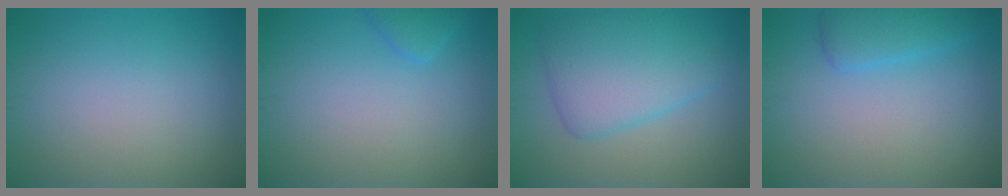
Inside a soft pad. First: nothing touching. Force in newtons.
{"total": 1.3, "press": 1.3, "slide": 0.1}
{"total": 5.9, "press": 5.9, "slide": 0.1}
{"total": 2.6, "press": 2.6, "slide": 0.2}